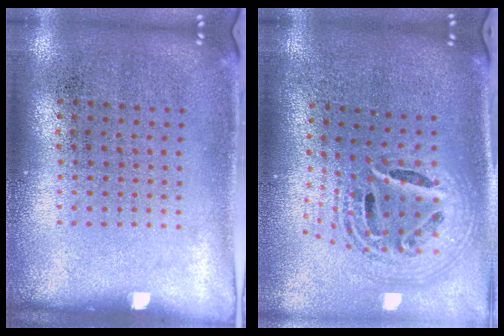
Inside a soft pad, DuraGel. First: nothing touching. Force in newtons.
{"total": 2.6, "press": 1.8, "slide": 1.8}